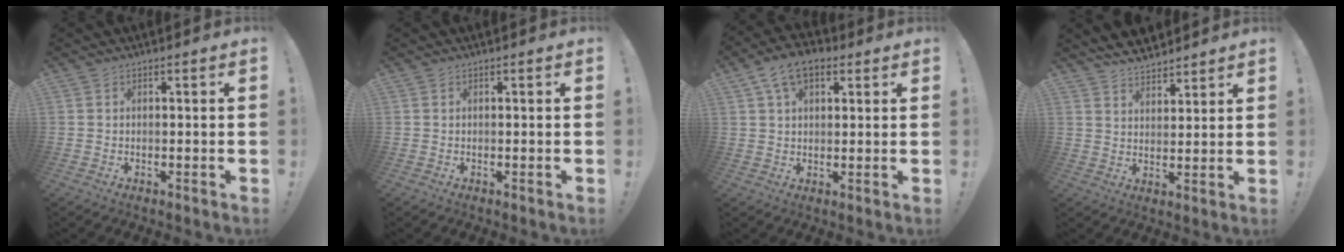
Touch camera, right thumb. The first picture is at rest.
{"total": 0.0}
{"total": 9.2, "force": [4.4, 5.3, 6.2], "torque": [-0.103, 0.000, 0.083]}
{"total": 7.0, "force": [6.3, 2.7, 1.5], "torque": [-0.030, -0.043, 0.120]}